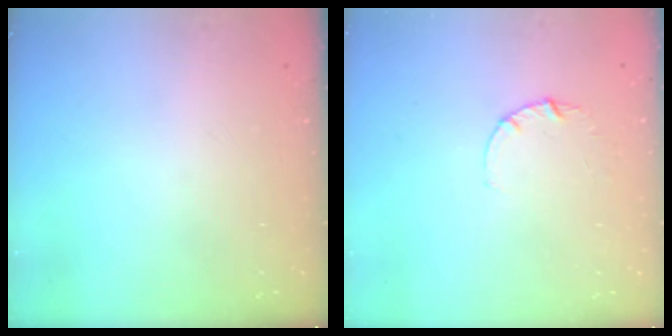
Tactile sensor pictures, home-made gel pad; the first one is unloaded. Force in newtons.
{"total": 2.8, "press": 2.8, "slide": 0.3}